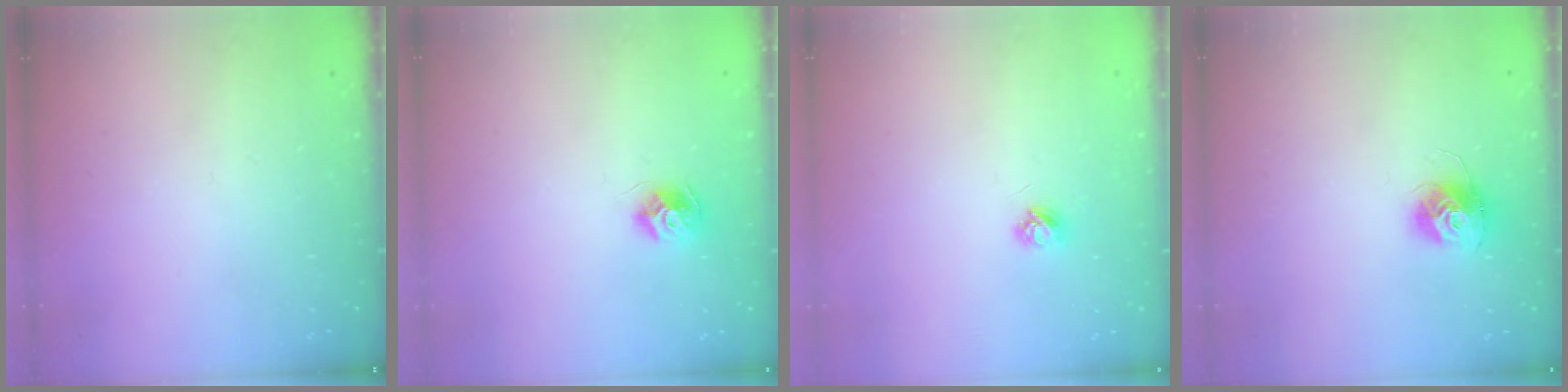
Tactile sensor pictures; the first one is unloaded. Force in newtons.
{"total": 8.7, "press": 8.7, "slide": 0.0}
{"total": 3.7, "press": 3.7, "slide": 0.4}
{"total": 11.1, "press": 11.1, "slide": 0.9}